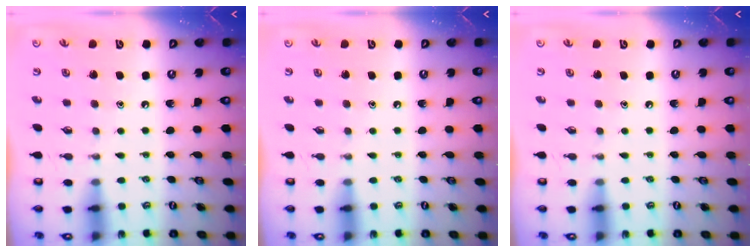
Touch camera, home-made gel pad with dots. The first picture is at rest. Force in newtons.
{"total": 0.0}
{"total": 0.0}